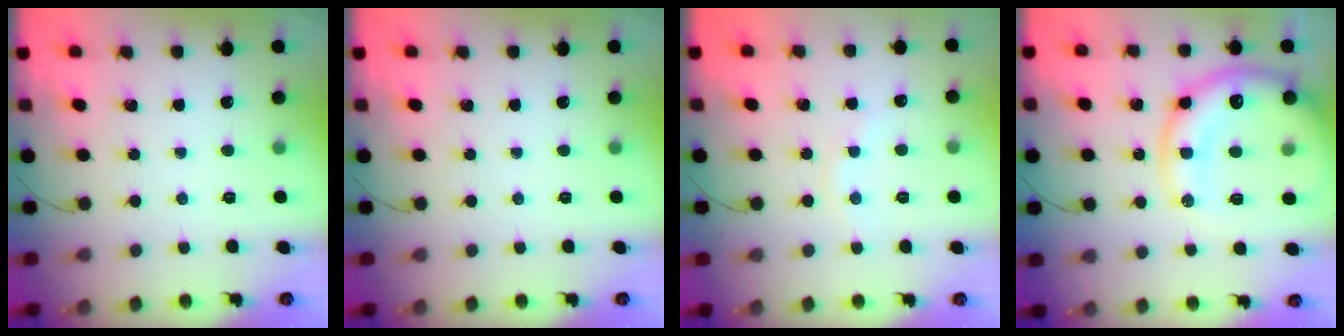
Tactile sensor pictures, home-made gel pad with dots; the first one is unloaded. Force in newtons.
{"total": 0.0}
{"total": 5.7, "press": 5.4, "slide": 1.6}
{"total": 18.9, "press": 18.5, "slide": 3.6}